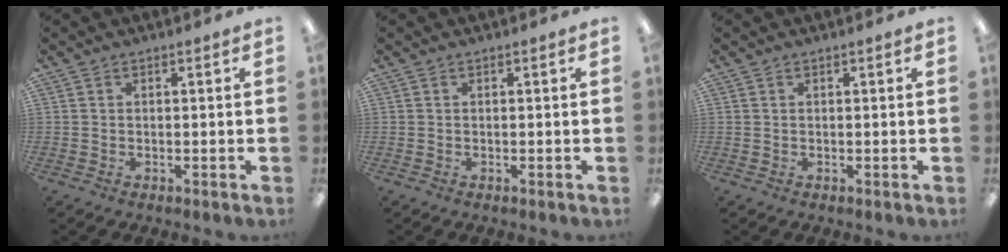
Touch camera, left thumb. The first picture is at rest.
{"total": 0.0}
{"total": 0.0}